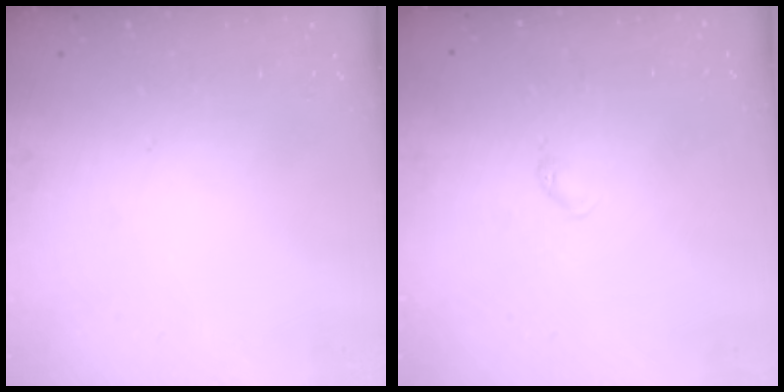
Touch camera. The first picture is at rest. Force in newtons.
{"total": 2.6, "press": 2.6, "slide": 0.4}